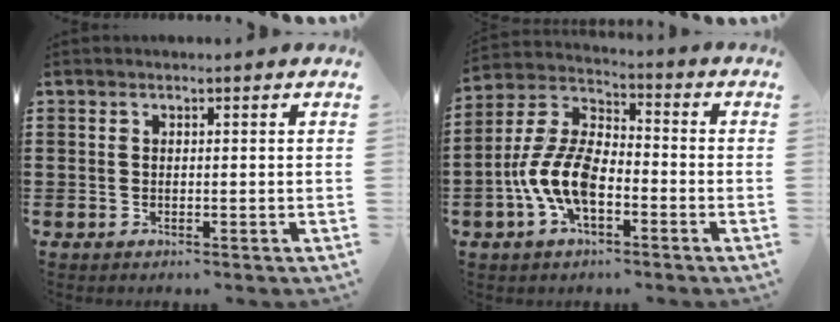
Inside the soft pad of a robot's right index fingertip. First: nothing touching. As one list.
[{"total": 9.6, "force": [-3.7, 4.8, 7.4], "torque": [-0.188, -0.003, -0.076]}]